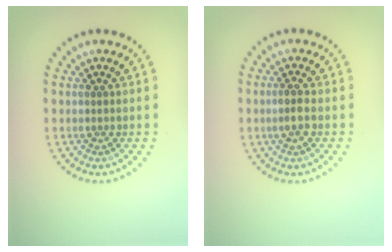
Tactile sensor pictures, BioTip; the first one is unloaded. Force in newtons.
{"total": 1.7, "press": 1.6, "slide": 0.5}